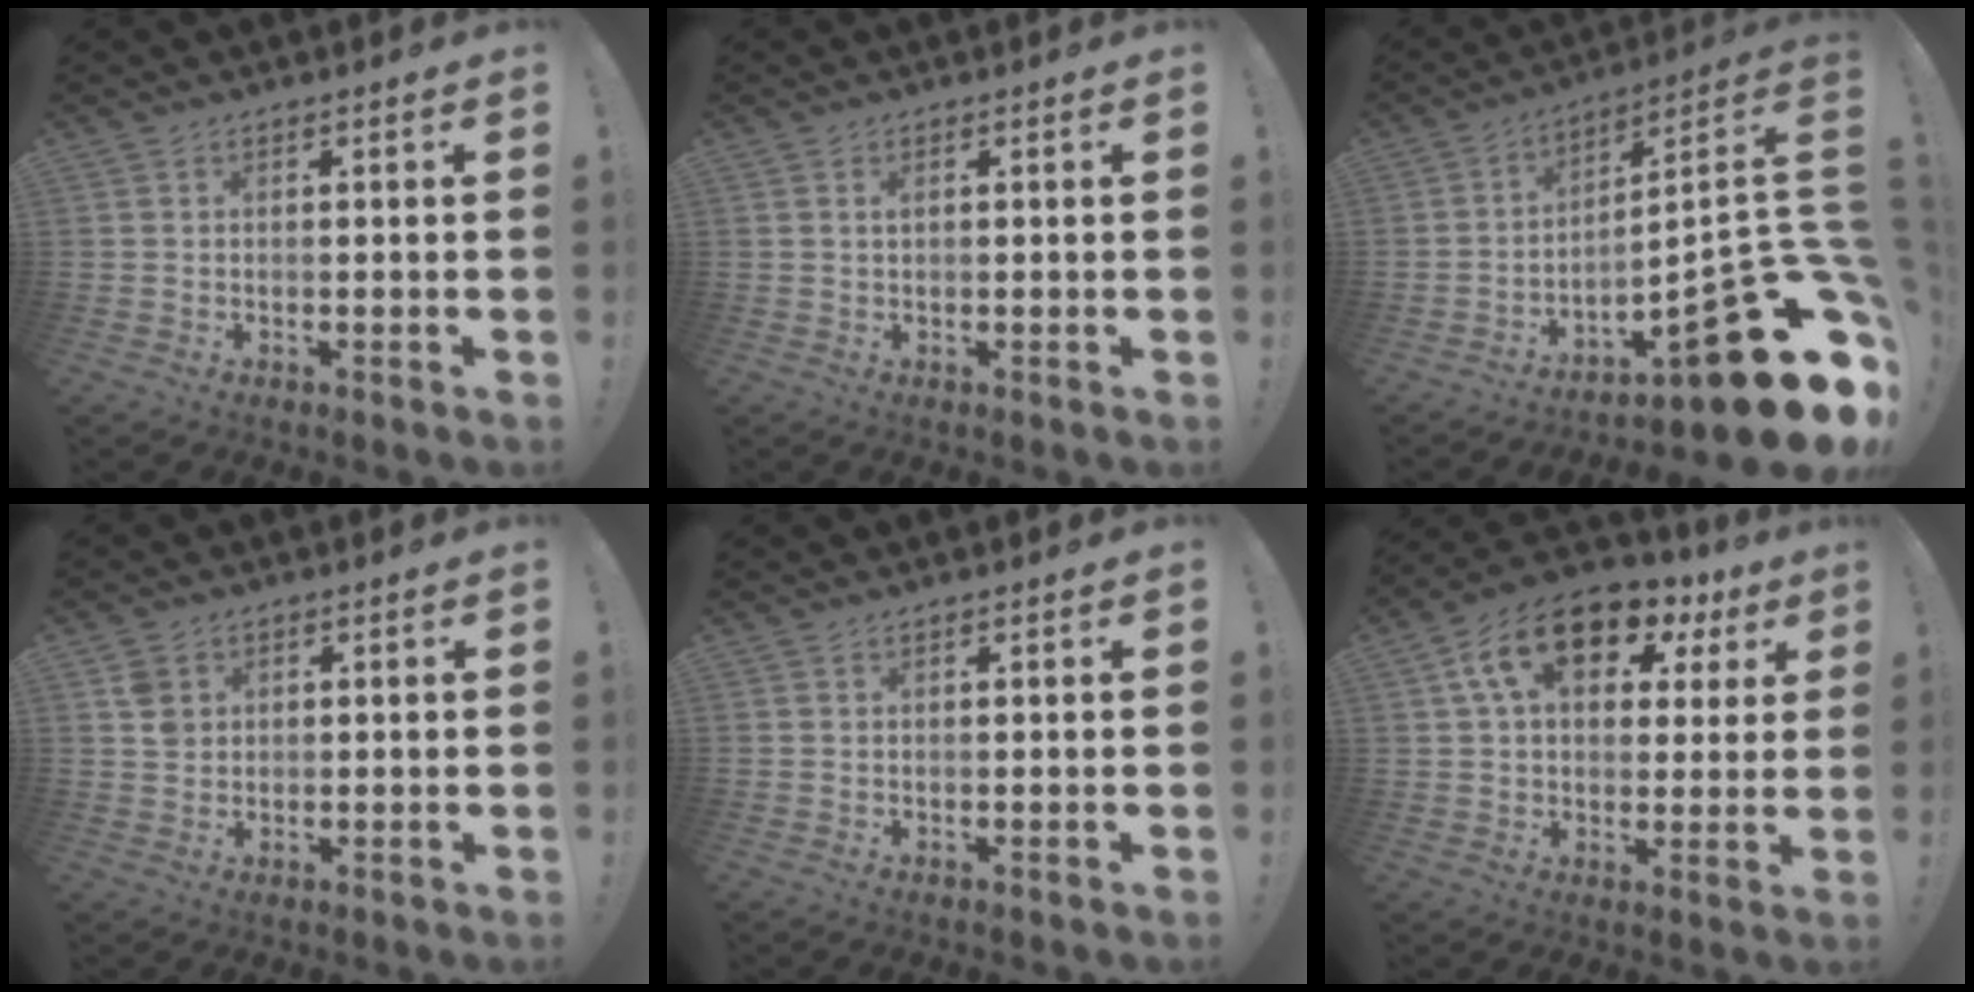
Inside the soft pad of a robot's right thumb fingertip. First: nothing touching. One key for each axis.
{"total": 0.7, "fx": 0.4, "fy": 0.3, "fz": 0.5, "tx": -0.002, "ty": -0.002, "tz": 0.006}
{"total": 20.7, "fx": -9.8, "fy": 4.5, "fz": 17.6, "tx": -0.213, "ty": 0.019, "tz": -0.156}
{"total": 5.3, "fx": 2.1, "fy": 4.5, "fz": 1.7, "tx": -0.014, "ty": -0.004, "tz": 0.041}
{"total": 0.6, "fx": 0.5, "fy": -0.1, "fz": 0.3, "tx": 0.001, "ty": -0.002, "tz": 0.008}
{"total": 16.3, "fx": 7.7, "fy": 9.9, "fz": 10.4, "tx": -0.165, "ty": -0.025, "tz": 0.136}